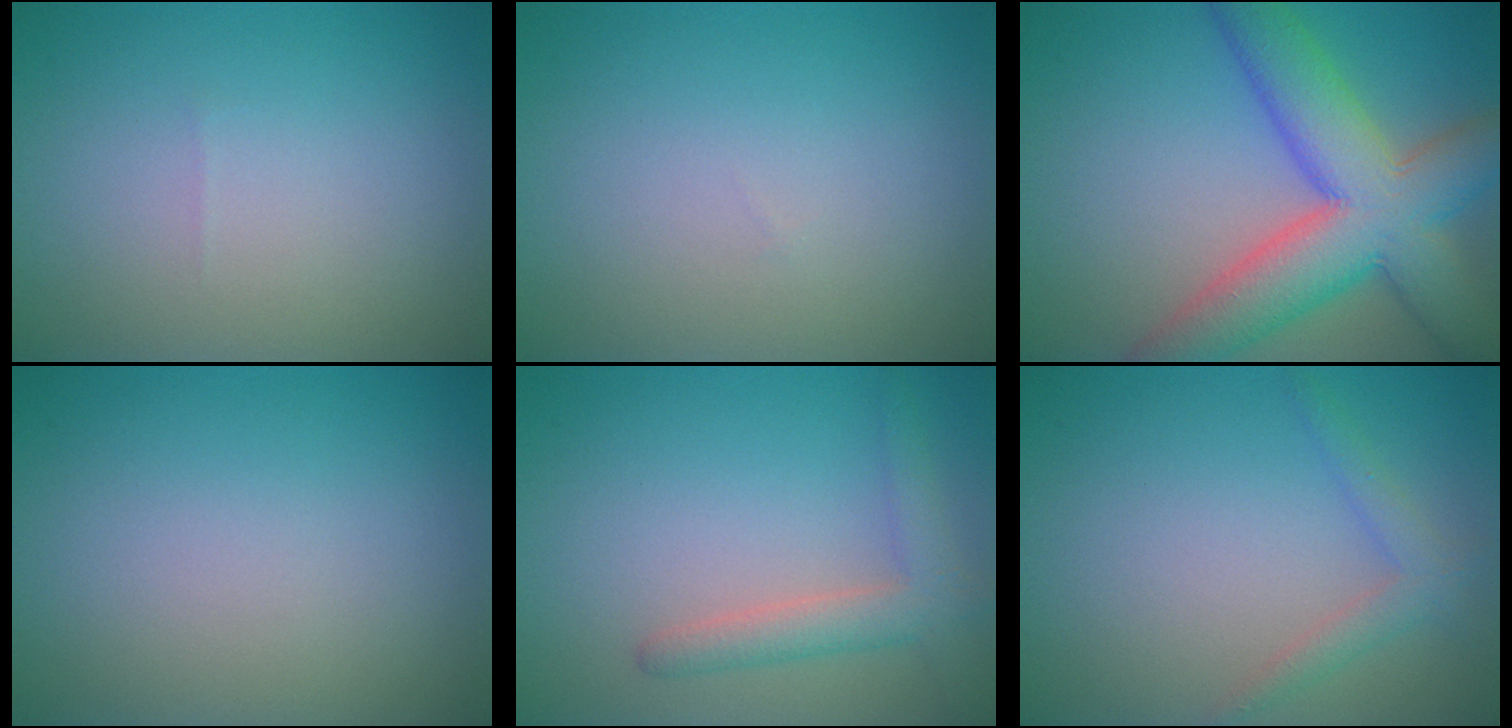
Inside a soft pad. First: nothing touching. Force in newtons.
{"total": 0.0}
{"total": 10.2, "press": 10.2, "slide": 0.5}
{"total": 0.0}
{"total": 3.0, "press": 3.0, "slide": 0.1}
{"total": 1.9, "press": 1.9, "slide": 0.2}